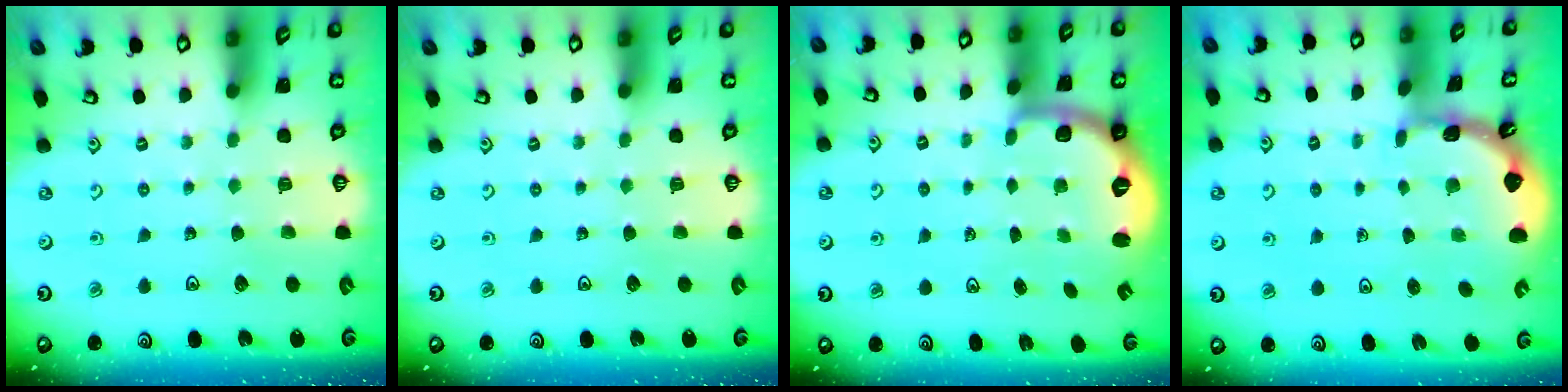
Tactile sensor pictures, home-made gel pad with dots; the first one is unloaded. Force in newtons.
{"total": 0.0}
{"total": 2.8, "press": 1.8, "slide": 2.1}
{"total": 1.7, "press": 1.7, "slide": 0.1}